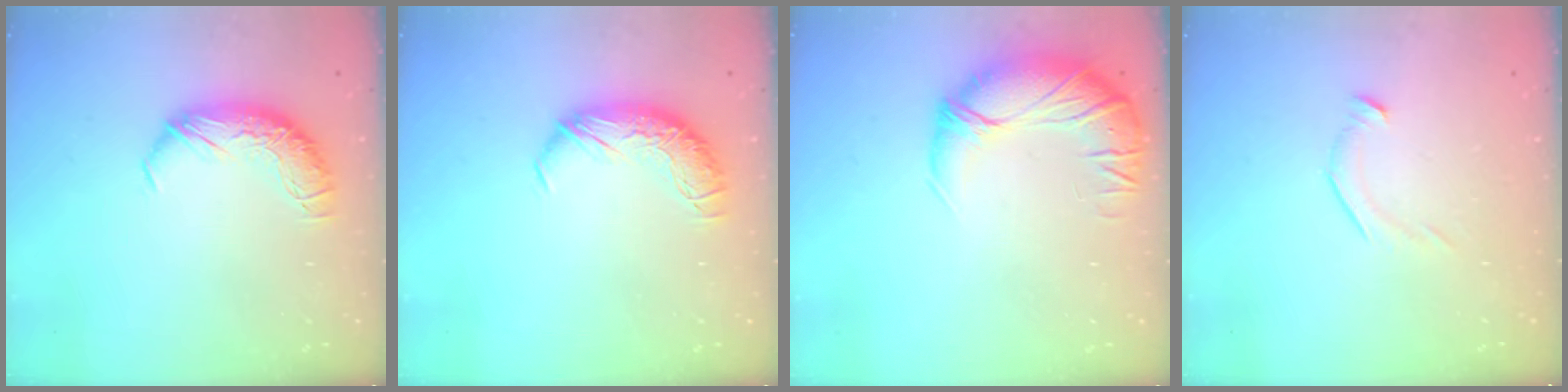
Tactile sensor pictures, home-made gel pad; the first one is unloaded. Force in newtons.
{"total": 0.0}
{"total": 2.5, "press": 0.4, "slide": 2.5}
{"total": 5.7, "press": 5.5, "slide": 1.2}